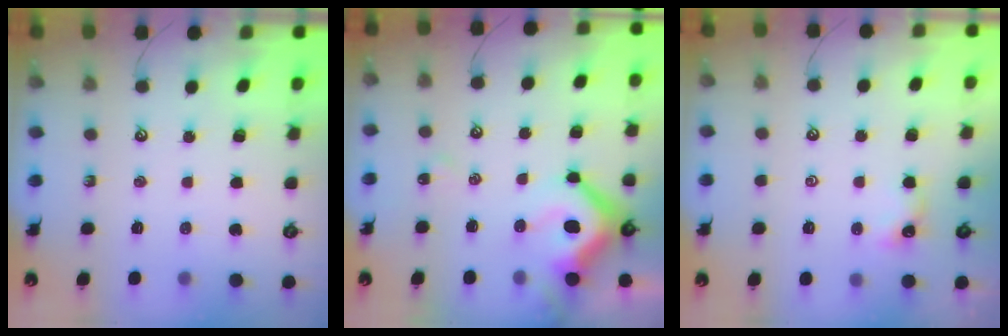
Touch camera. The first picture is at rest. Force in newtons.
{"total": 12.0, "press": 11.8, "slide": 1.8}
{"total": 1.0, "press": 0.9, "slide": 0.4}